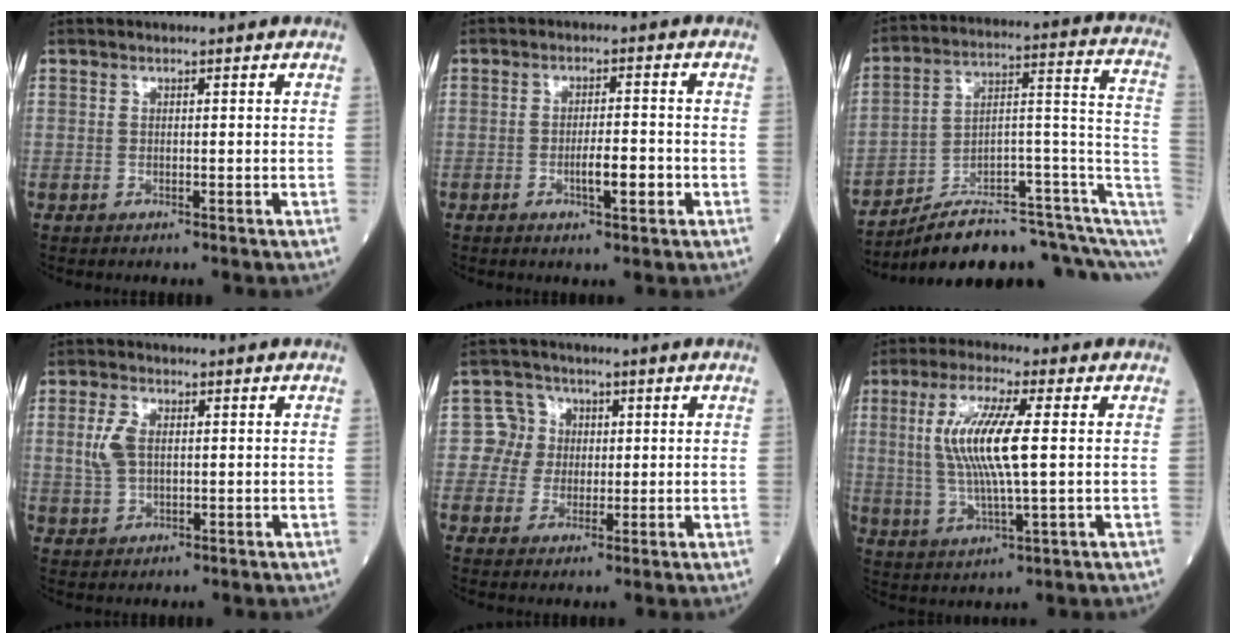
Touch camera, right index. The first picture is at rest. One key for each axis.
{"total": 4.0, "fx": -1.4, "fy": 0.8, "fz": 3.7, "tx": -0.060, "ty": 0.001, "tz": -0.021}
{"total": 17.3, "fx": -11.7, "fy": 4.1, "fz": 12.0, "tx": -0.121, "ty": 0.080, "tz": -0.173}
{"total": 4.1, "fx": 0.7, "fy": 2.3, "fz": 3.3, "tx": -0.086, "ty": 0.007, "tz": 0.015}
{"total": 4.7, "fx": 0.5, "fy": 4.6, "fz": 0.1, "tx": 0.011, "ty": 0.014, "tz": 0.007}
{"total": 11.0, "fx": 1.6, "fy": 1.4, "fz": 10.8, "tx": -0.225, "ty": 0.001, "tz": 0.030}